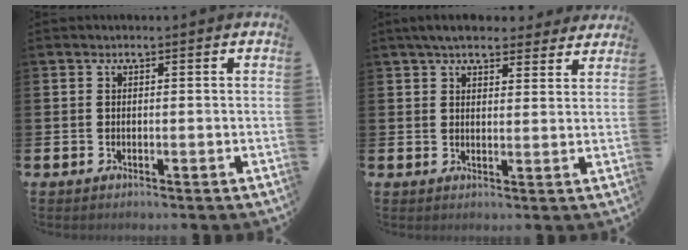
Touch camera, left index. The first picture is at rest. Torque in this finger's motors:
{"motor_torque": [1.02, -1.12, 0.84, 0.21]}